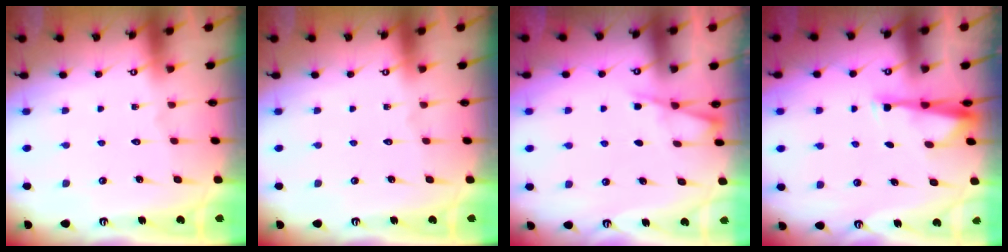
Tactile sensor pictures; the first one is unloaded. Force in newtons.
{"total": 0.0}
{"total": 2.9, "press": 2.9, "slide": 0.4}
{"total": 4.1, "press": 4.0, "slide": 0.9}